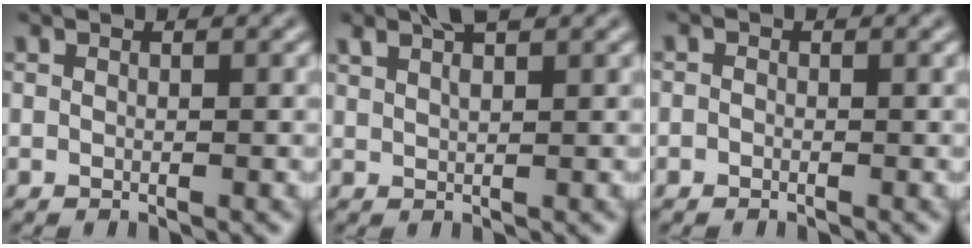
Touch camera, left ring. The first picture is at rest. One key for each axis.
{"total": 2.6, "fx": 2.1, "fy": 0.5, "fz": 1.4, "tx": -0.023, "ty": 0.004, "tz": 0.040}
{"total": 0.9, "fx": -0.4, "fy": 0.8, "fz": -0.1, "tx": 0.015, "ty": -0.005, "tz": -0.013}